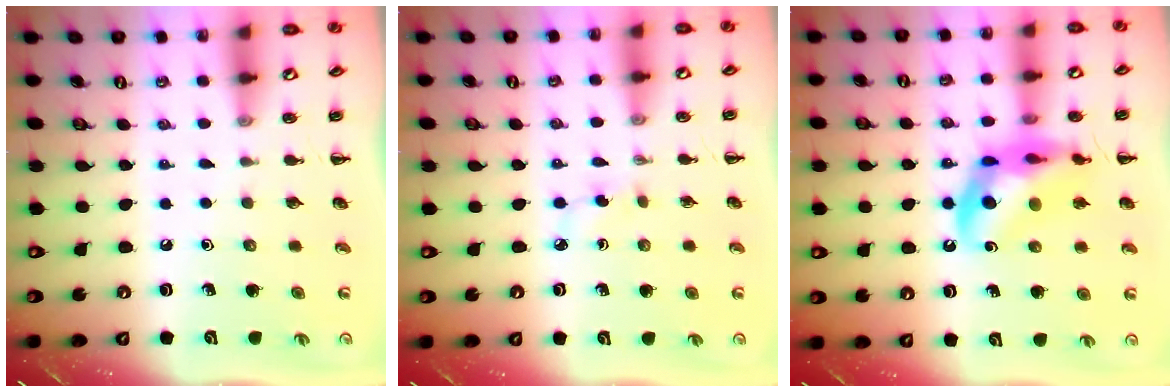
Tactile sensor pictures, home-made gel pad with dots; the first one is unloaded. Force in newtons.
{"total": 2.9, "press": 2.7, "slide": 1.1}
{"total": 15.6, "press": 15.3, "slide": 3.0}